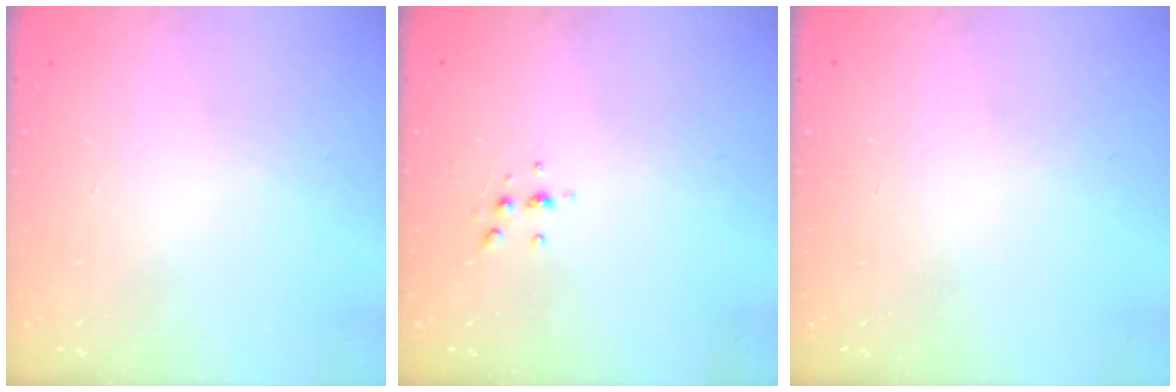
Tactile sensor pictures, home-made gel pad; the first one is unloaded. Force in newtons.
{"total": 6.1, "press": 6.1, "slide": 0.7}
{"total": 0.0}